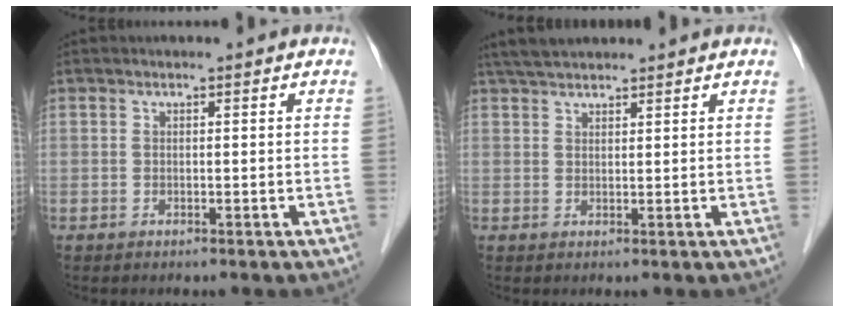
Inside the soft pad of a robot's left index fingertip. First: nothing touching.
{"total": 4.2, "force": [3.7, 0.8, 1.8], "torque": [-0.033, 0.023, 0.068]}